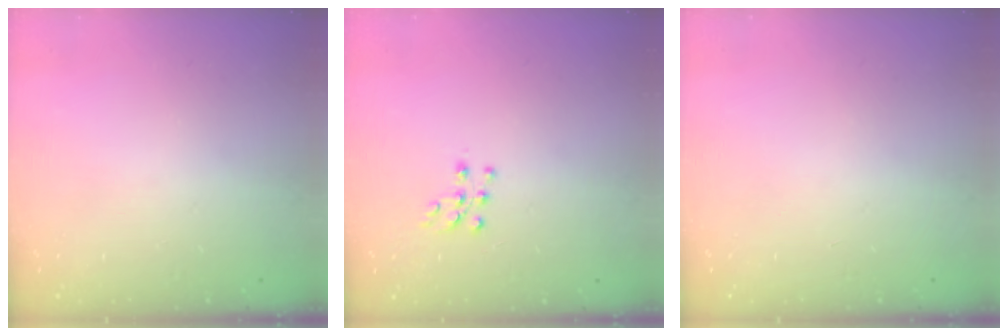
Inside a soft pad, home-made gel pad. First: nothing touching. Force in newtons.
{"total": 6.9, "press": 6.8, "slide": 0.6}
{"total": 0.0}